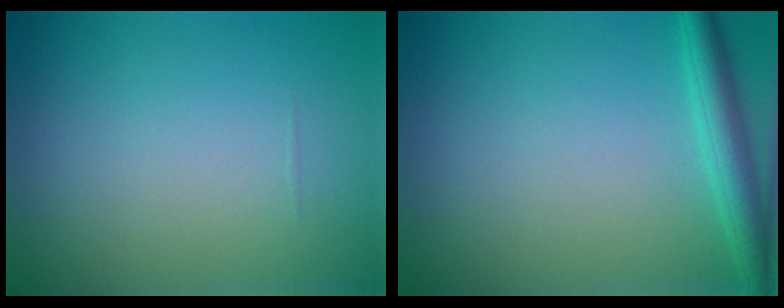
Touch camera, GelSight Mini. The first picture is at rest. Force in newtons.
{"total": 3.1, "press": 3.1, "slide": 0.2}